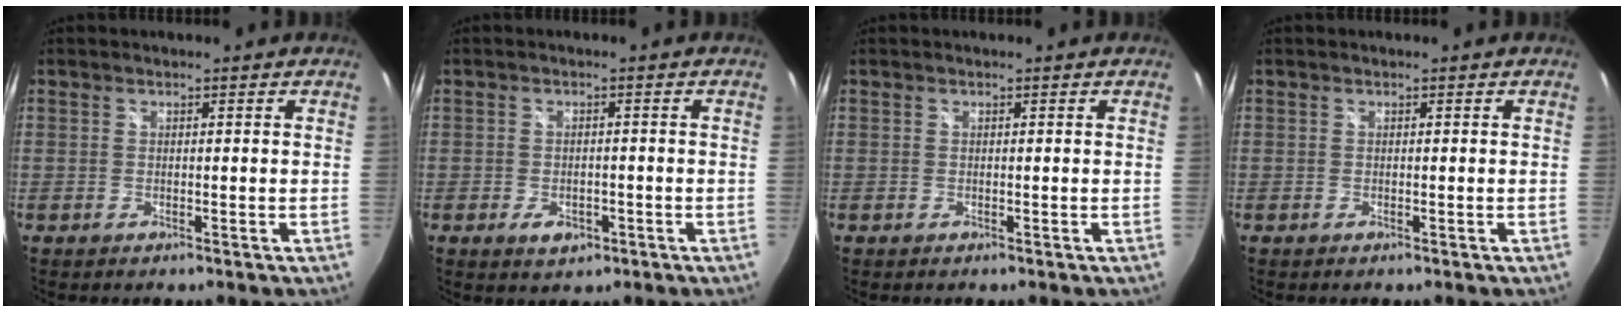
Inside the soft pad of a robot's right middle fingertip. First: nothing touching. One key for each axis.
{"total": 3.9, "fx": -1.8, "fy": 2.4, "fz": 2.4, "tx": -0.049, "ty": -0.006, "tz": -0.026}
{"total": 0.0}
{"total": 0.0}